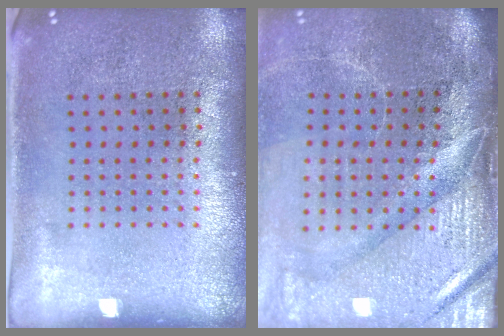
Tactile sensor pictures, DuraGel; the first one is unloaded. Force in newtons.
{"total": 4.6, "press": 3.9, "slide": 2.5}